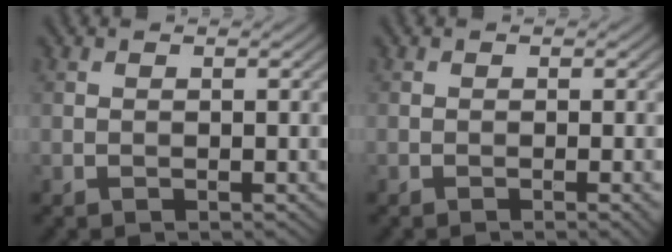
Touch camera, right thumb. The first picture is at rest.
{"total": 0.9, "force": [-0.3, 0.1, 0.9], "torque": [-0.015, -0.002, -0.006]}